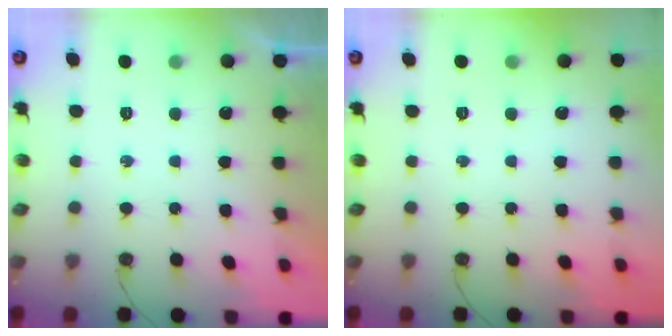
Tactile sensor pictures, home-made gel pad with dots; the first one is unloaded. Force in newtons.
{"total": 0.0}